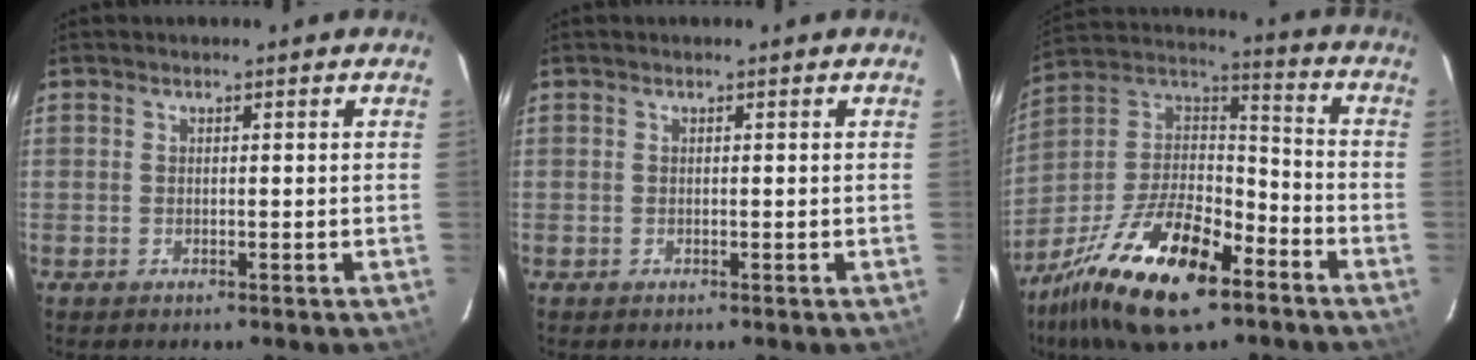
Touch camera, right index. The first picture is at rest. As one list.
[{"total": 0.0}, {"total": 23.4, "force": [-13.6, 9.8, 16.3], "torque": [-0.326, -0.008, -0.242]}]